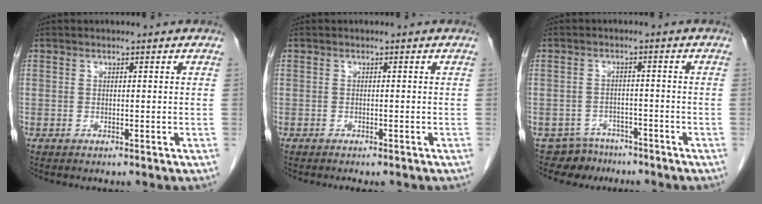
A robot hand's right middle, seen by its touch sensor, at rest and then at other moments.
{"total": 2.5, "force": [-2.2, 0.7, 1.1], "torque": [-0.013, -0.005, -0.024]}
{"total": 5.0, "force": [-4.2, 2.6, -0.8], "torque": [0.017, 0.010, -0.066]}